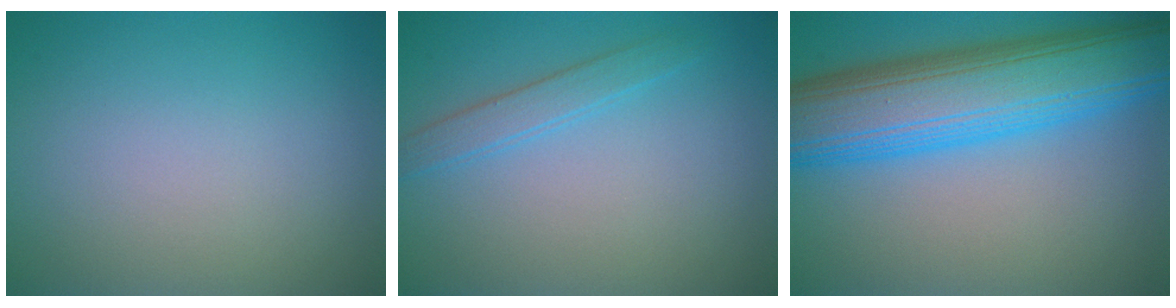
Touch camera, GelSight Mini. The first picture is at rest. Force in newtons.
{"total": 1.9, "press": 1.9, "slide": 0.1}
{"total": 12.0, "press": 12.0, "slide": 0.3}